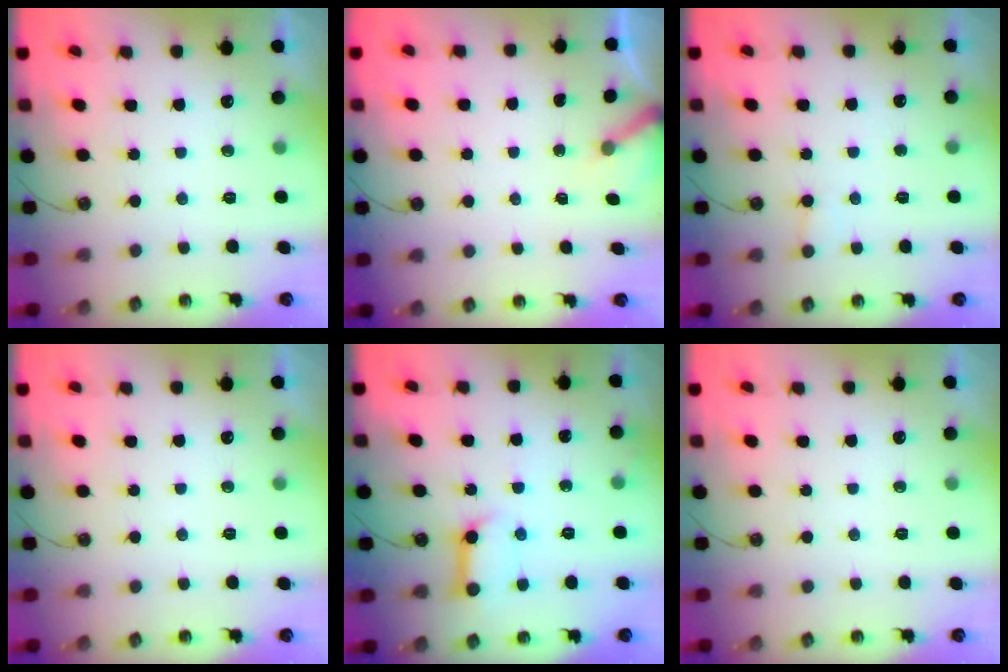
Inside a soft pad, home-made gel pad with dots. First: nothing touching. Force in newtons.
{"total": 2.5, "press": 2.5, "slide": 0.3}
{"total": 5.2, "press": 5.2, "slide": 0.3}
{"total": 0.0}
{"total": 10.5, "press": 10.4, "slide": 1.2}
{"total": 0.0}